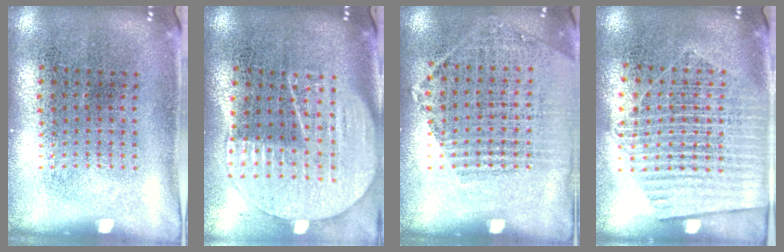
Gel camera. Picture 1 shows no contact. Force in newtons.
{"total": 2.0, "press": 1.8, "slide": 0.9}
{"total": 1.2, "press": 1.1, "slide": 0.5}
{"total": 1.6, "press": 1.5, "slide": 0.7}